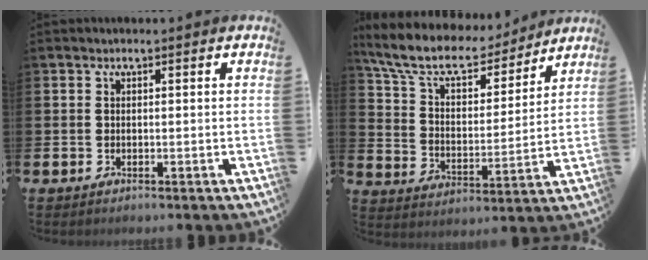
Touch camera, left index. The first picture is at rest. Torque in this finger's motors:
{"motor_torque": [1.06, -1.08, 0.29, 0.21]}